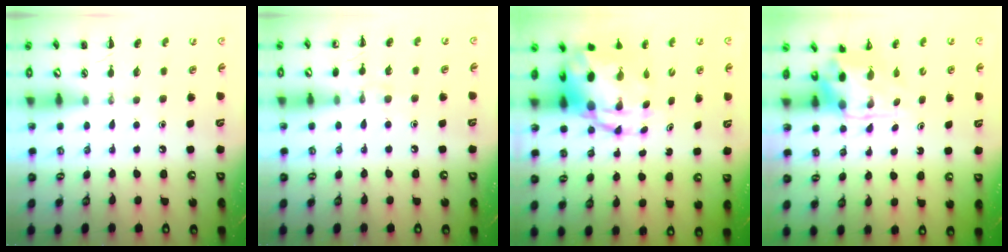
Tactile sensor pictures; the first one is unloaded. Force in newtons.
{"total": 6.1, "press": 5.8, "slide": 1.8}
{"total": 10.4, "press": 10.0, "slide": 2.7}
{"total": 3.5, "press": 3.4, "slide": 0.8}